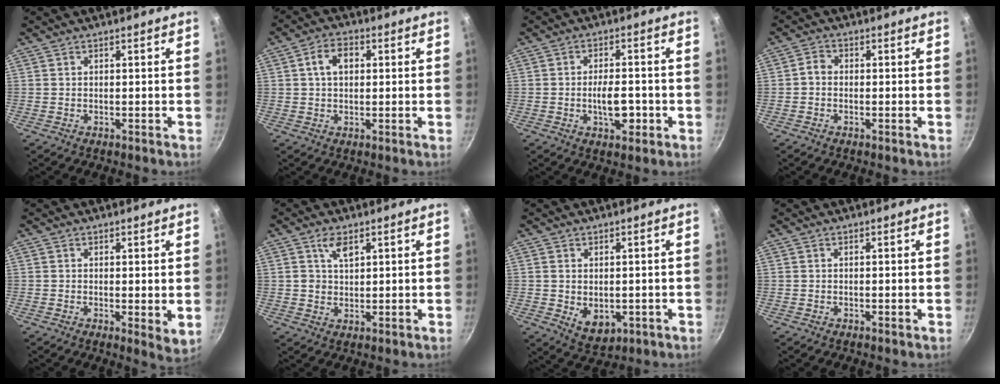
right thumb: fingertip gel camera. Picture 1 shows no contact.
{"total": 5.7, "force": [1.2, 3.9, 4.1], "torque": [-0.054, 0.012, 0.015]}
{"total": 6.7, "force": [-1.8, 3.1, 5.6], "torque": [-0.071, 0.010, -0.027]}
{"total": 2.0, "force": [-0.6, 1.5, 1.1], "torque": [-0.021, 0.013, -0.018]}
{"total": 4.0, "force": [0.6, 1.6, 3.6], "torque": [-0.049, -0.014, 0.009]}
{"total": 4.0, "force": [2.0, 2.4, 2.5], "torque": [-0.034, -0.011, 0.040]}
{"total": 5.8, "force": [-0.4, 4.1, 4.1], "torque": [-0.056, -0.013, 0.006]}
{"total": 0.0}